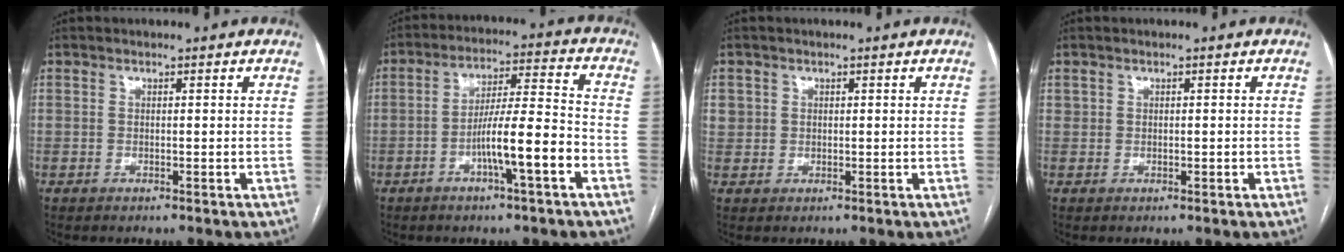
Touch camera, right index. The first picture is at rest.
{"total": 10.1, "force": [-4.0, 0.4, 9.2], "torque": [-0.159, 0.013, -0.067]}
{"total": 2.3, "force": [0.7, 2.1, 0.4], "torque": [0.001, 0.008, 0.015]}
{"total": 0.6, "force": [0.1, 0.5, 0.3], "torque": [-0.011, 0.008, 0.006]}